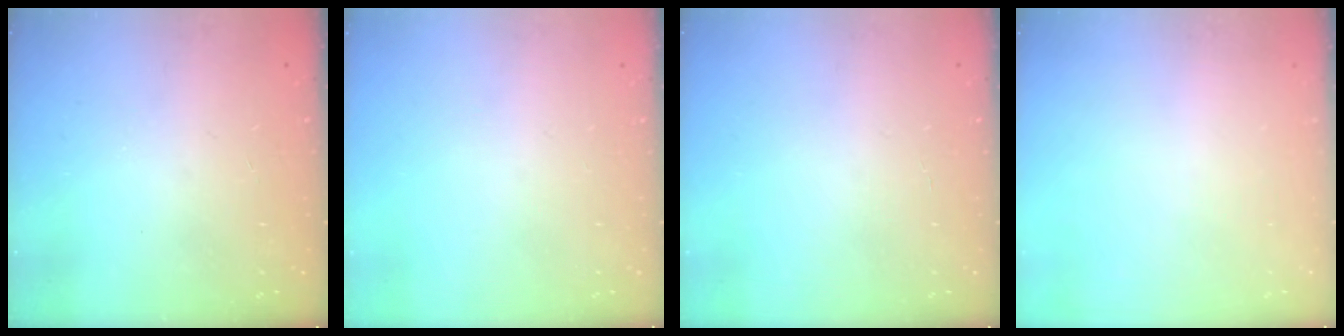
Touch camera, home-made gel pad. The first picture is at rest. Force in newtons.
{"total": 0.0}
{"total": 1.7, "press": 1.7, "slide": 0.1}
{"total": 0.0}